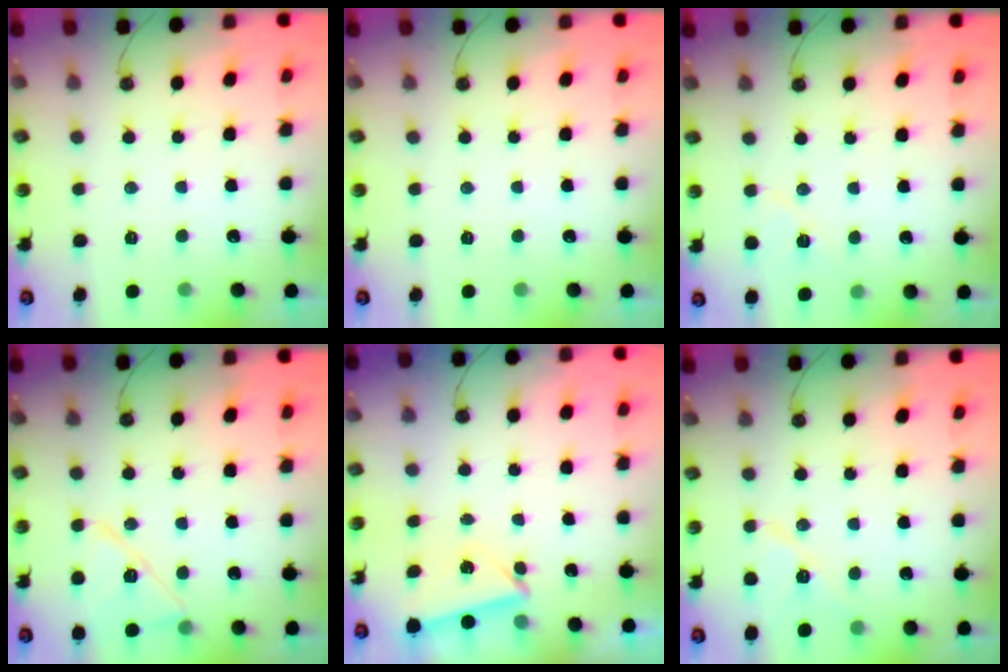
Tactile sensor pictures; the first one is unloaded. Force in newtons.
{"total": 0.0}
{"total": 7.3, "press": 5.6, "slide": 4.7}
{"total": 12.6, "press": 12.4, "slide": 2.3}
{"total": 3.4, "press": 3.2, "slide": 0.9}
{"total": 9.8, "press": 9.7, "slide": 1.1}